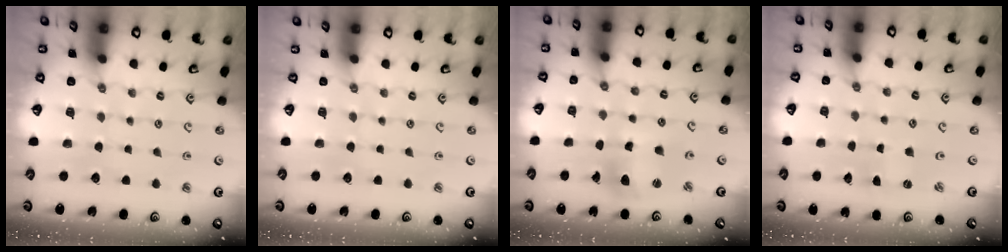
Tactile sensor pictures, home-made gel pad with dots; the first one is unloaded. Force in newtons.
{"total": 0.0}
{"total": 9.7, "press": 9.7, "slide": 1.1}
{"total": 1.1, "press": 1.0, "slide": 0.4}